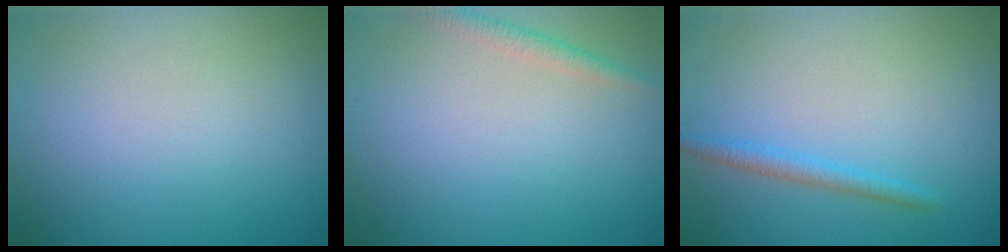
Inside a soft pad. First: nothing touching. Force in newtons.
{"total": 1.4, "press": 1.4, "slide": 0.0}
{"total": 1.7, "press": 1.7, "slide": 0.1}